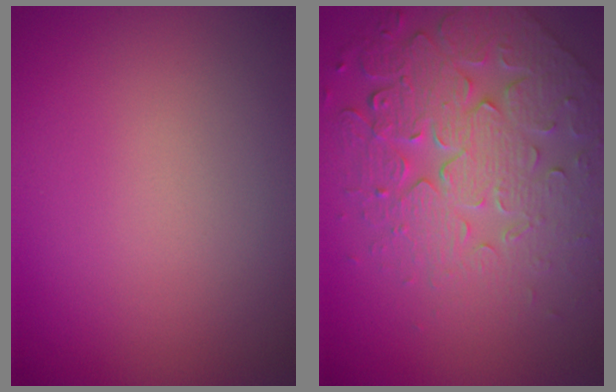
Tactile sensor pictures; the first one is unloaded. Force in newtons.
{"total": 8.0, "press": 5.8, "slide": 5.4}